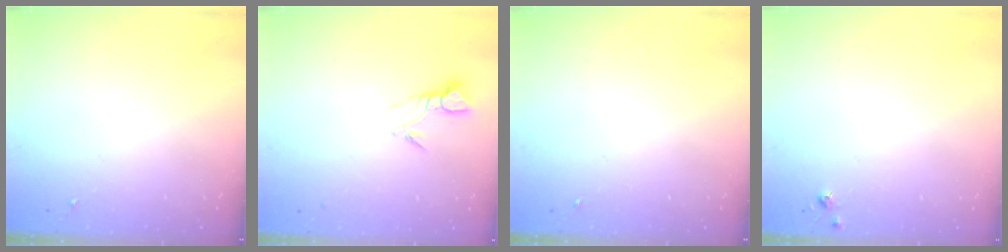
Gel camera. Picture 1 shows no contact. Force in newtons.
{"total": 3.7, "press": 3.7, "slide": 0.1}
{"total": 0.0}
{"total": 3.8, "press": 3.8, "slide": 0.5}